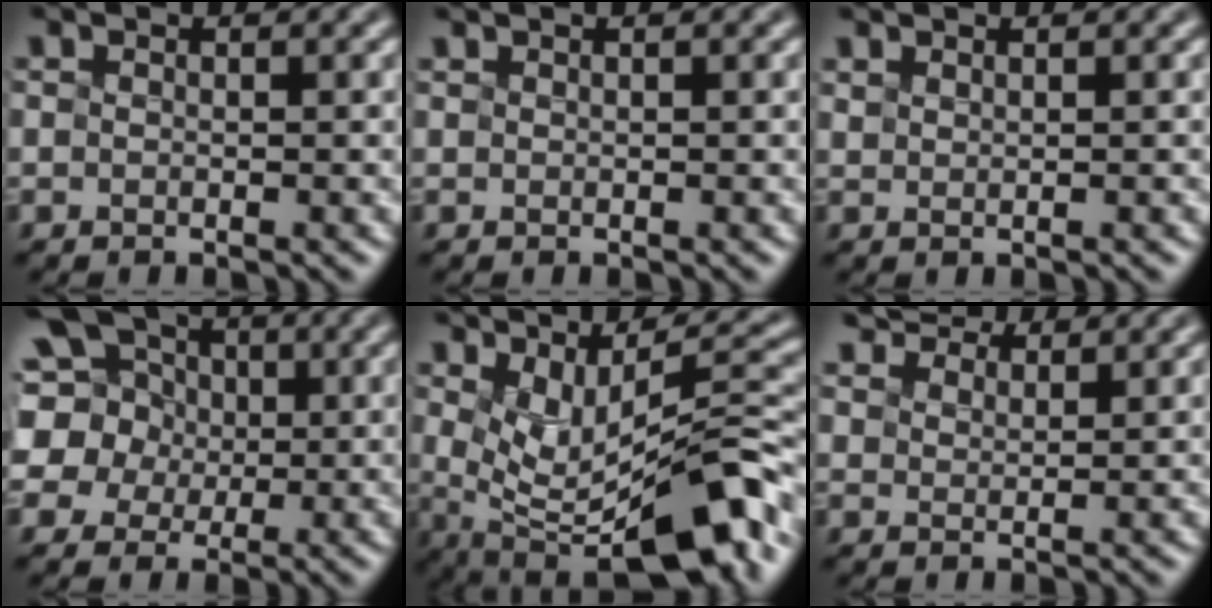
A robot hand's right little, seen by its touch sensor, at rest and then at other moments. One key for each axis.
{"total": 1.8, "fx": 1.2, "fy": 0.9, "fz": 1.1, "tx": -0.009, "ty": 0.021, "tz": 0.014}
{"total": 2.2, "fx": 1.6, "fy": 1.0, "fz": 1.1, "tx": -0.014, "ty": 0.024, "tz": 0.023}
{"total": 8.6, "fx": 3.3, "fy": 7.1, "fz": 3.5, "tx": -0.083, "ty": 0.037, "tz": 0.054}
{"total": 9.7, "fx": -0.1, "fy": 3.4, "fz": 9.1, "tx": -0.149, "ty": 0.005, "tz": 0.034}
{"total": 4.0, "fx": 3.9, "fy": 0.9, "fz": 0.4, "tx": -0.035, "ty": 0.006, "tz": 0.088}